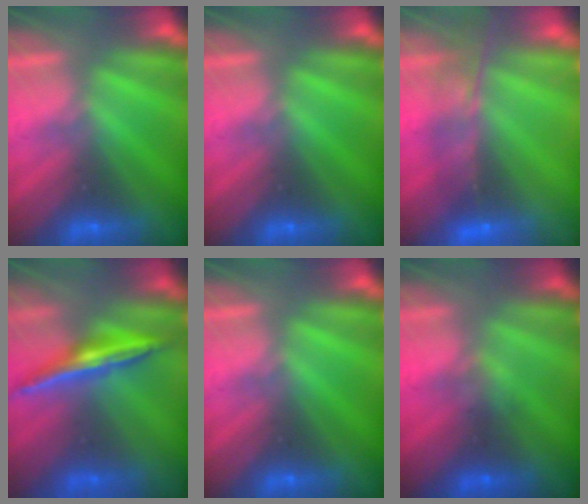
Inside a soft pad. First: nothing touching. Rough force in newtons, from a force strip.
{"total": 0.0}
{"total": 10.6}
{"total": 1.6}
{"total": 0.0}
{"total": 1.2}